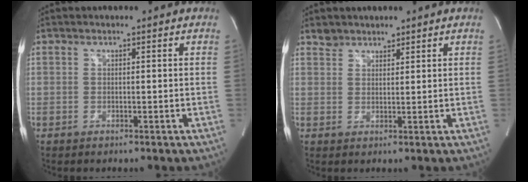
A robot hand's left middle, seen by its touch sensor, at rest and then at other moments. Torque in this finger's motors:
{"motor_torque": [0.04, -0.03, -0.04, -0.01]}